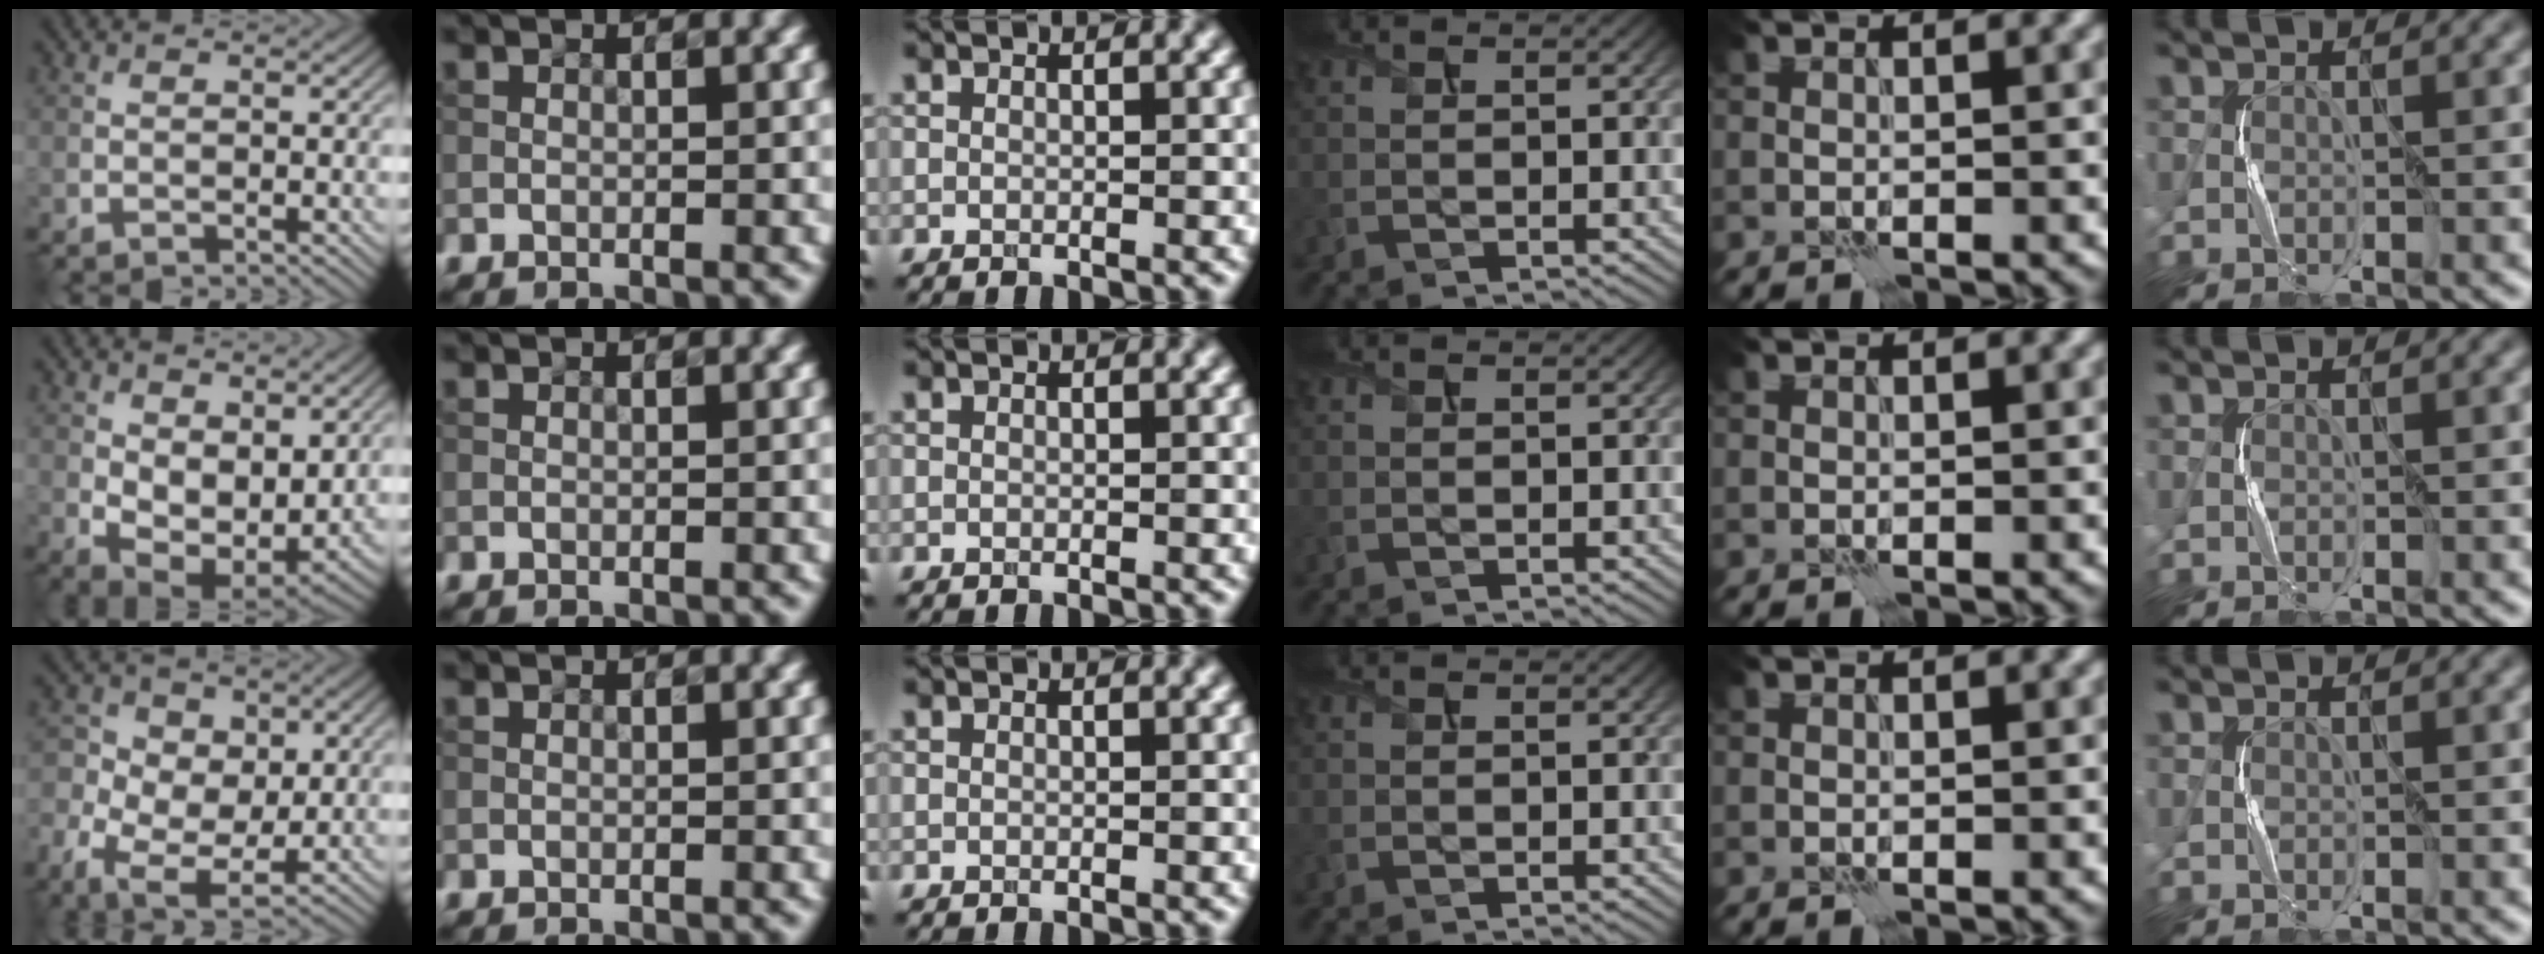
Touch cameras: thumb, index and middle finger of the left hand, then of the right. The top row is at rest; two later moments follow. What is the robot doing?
{"motion": "squeeze", "object": "air blower"}